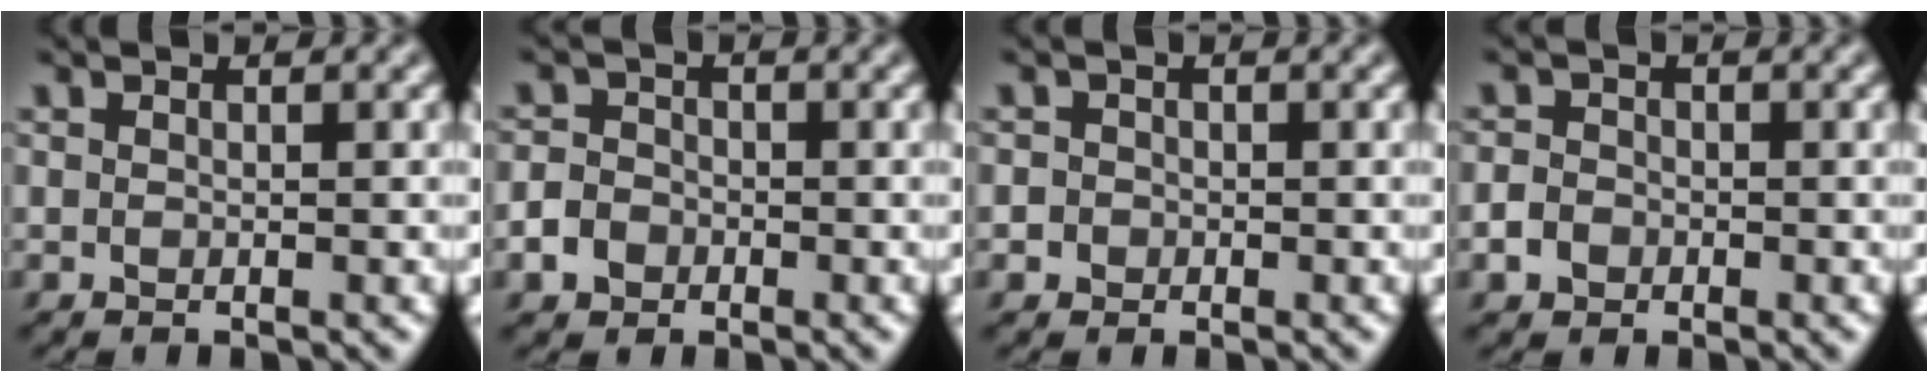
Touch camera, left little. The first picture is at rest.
{"total": 4.6, "force": [-2.4, 3.7, 1.2], "torque": [-0.014, -0.001, -0.062]}
{"total": 2.0, "force": [-0.1, 1.9, 0.4], "torque": [0.013, 0.018, -0.012]}
{"total": 3.3, "force": [-1.5, 2.8, 1.0], "torque": [-0.001, 0.009, -0.044]}